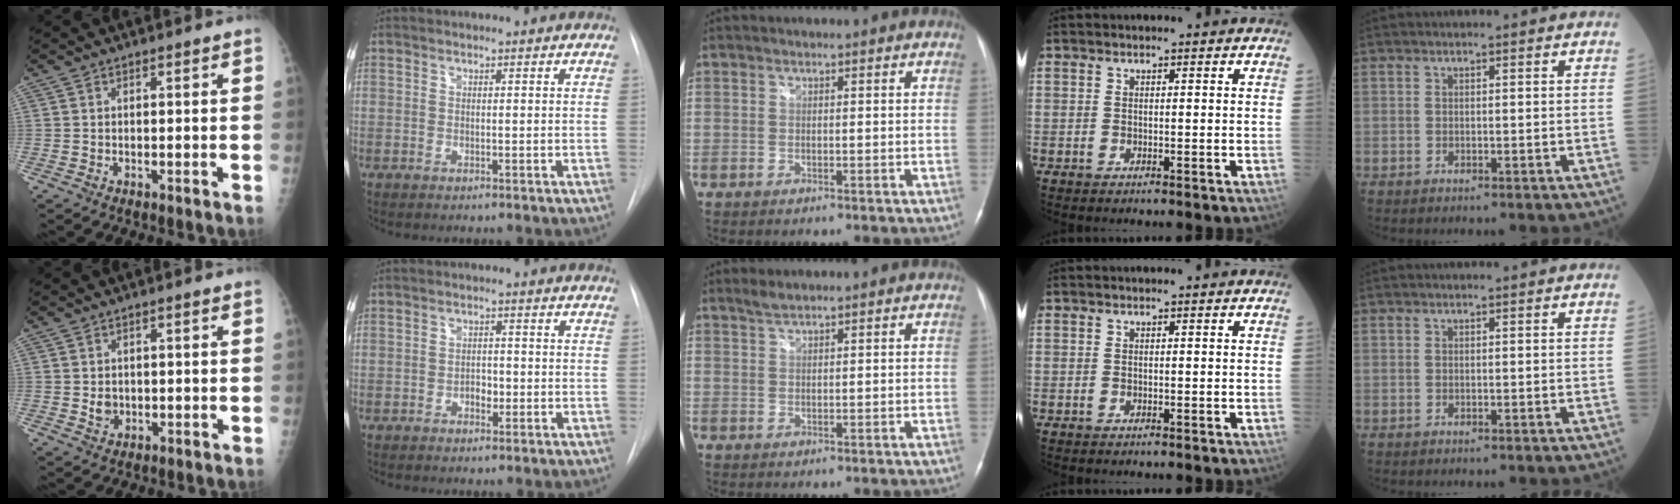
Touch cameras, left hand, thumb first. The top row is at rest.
{"thumb": {"total": 2.5, "force": [-0.2, 2.1, 1.3], "torque": [-0.011, 0.001, 0.002]}, "index": {"total": 2.0, "force": [-0.8, 1.3, 1.3], "torque": [-0.016, 0.007, -0.012]}, "middle": {"total": 1.5, "force": [1.4, 0.2, 0.5], "torque": [-0.012, 0.004, 0.030]}}